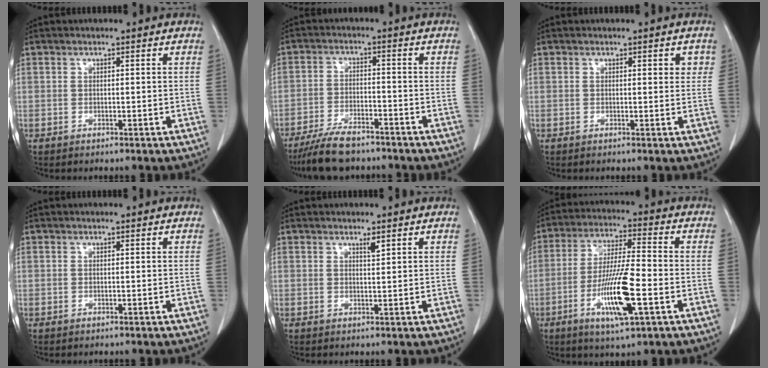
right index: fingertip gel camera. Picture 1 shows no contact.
{"total": 8.8, "force": [-7.3, 2.3, 4.3], "torque": [-0.079, -0.020, -0.126]}
{"total": 1.9, "force": [0.7, 0.8, 1.5], "torque": [-0.013, 0.000, 0.007]}
{"total": 0.0}
{"total": 1.1, "force": [0.8, 0.1, 0.8], "torque": [-0.016, -0.005, 0.014]}
{"total": 10.6, "force": [-3.6, 1.1, 9.9], "torque": [-0.184, -0.010, -0.063]}